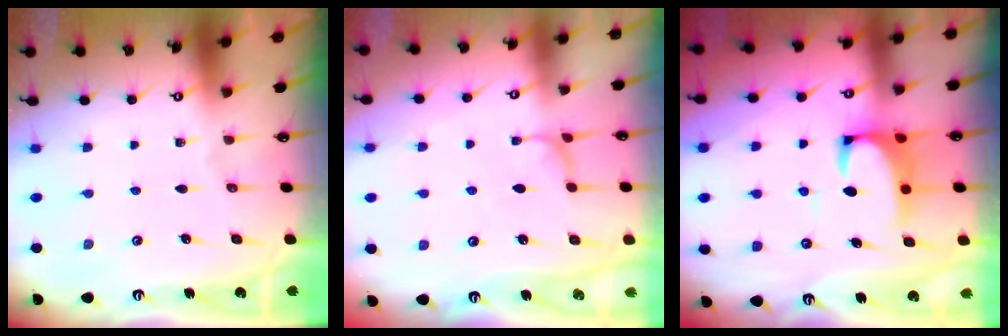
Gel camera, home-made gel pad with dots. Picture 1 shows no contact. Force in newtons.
{"total": 2.1, "press": 2.0, "slide": 0.3}
{"total": 3.1, "press": 2.9, "slide": 1.1}